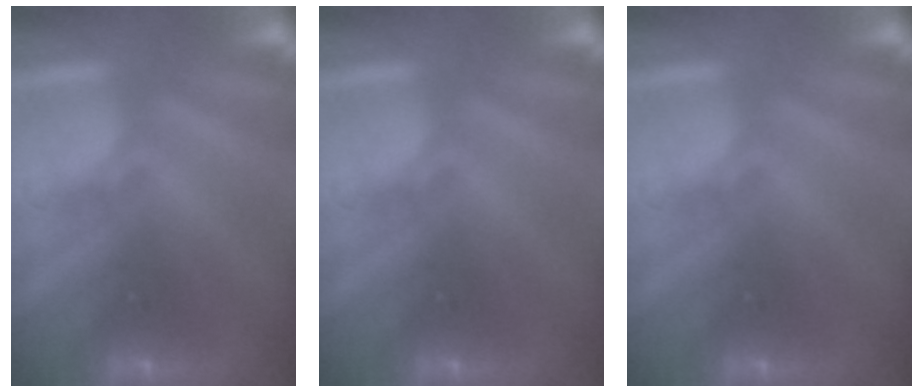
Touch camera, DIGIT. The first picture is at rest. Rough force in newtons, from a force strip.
{"total": 0.0}
{"total": 0.0}